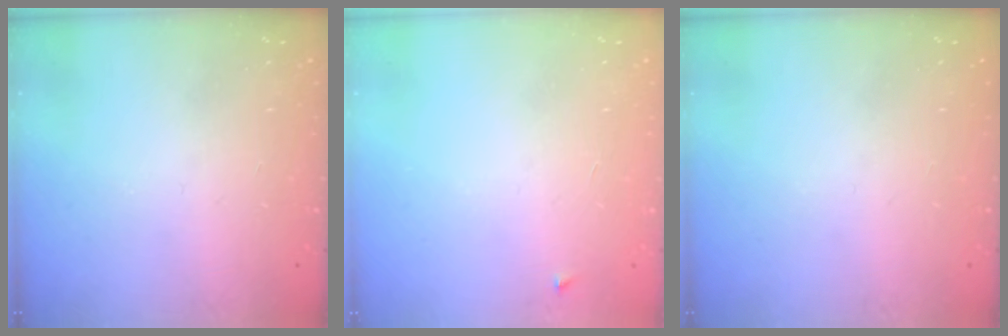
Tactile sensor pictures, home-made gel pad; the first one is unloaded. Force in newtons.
{"total": 2.3, "press": 2.3, "slide": 0.3}
{"total": 0.0}